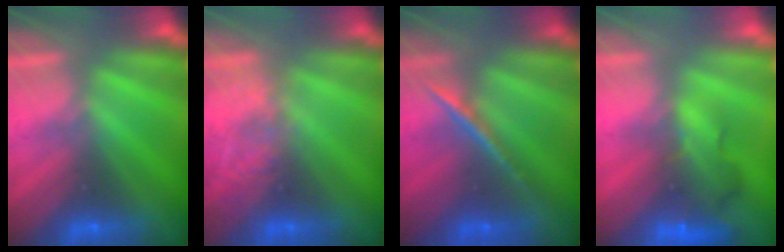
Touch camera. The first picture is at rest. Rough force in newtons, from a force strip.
{"total": 2.2}
{"total": 1.8}
{"total": 9.9}